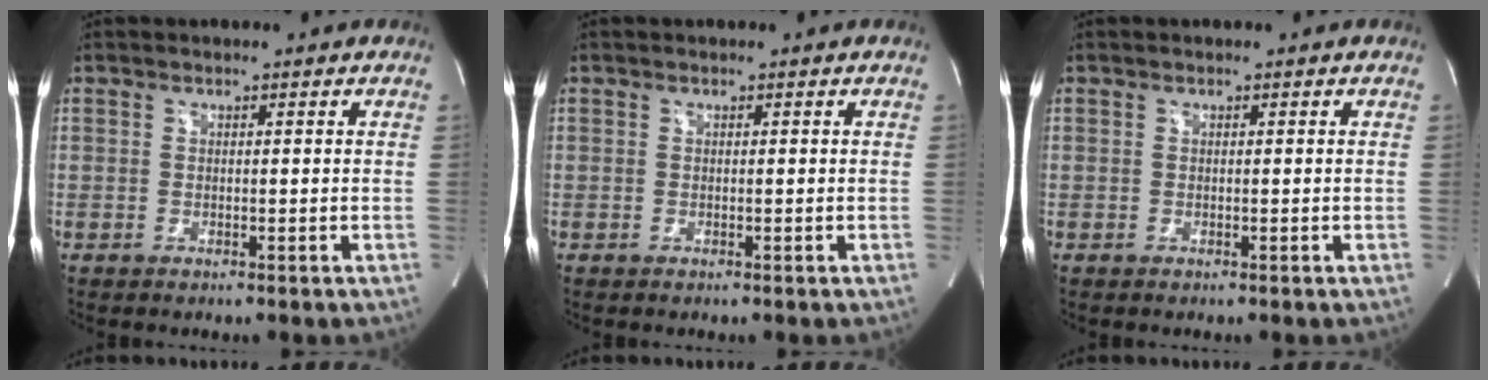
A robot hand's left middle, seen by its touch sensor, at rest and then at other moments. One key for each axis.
{"total": 0.0}
{"total": 0.0}